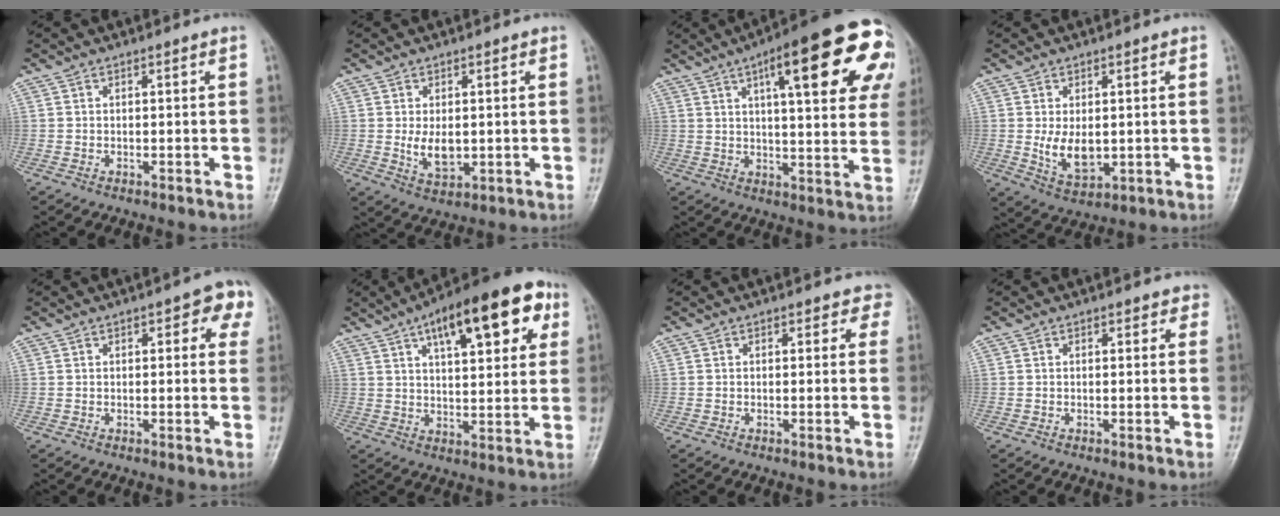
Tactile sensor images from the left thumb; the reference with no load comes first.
{"total": 5.1, "force": [0.1, 3.2, 4.0], "torque": [-0.059, -0.011, 0.010]}
{"total": 25.4, "force": [10.2, 7.0, 22.2], "torque": [-0.266, 0.002, 0.133]}
{"total": 6.5, "force": [0.1, 4.1, 5.1], "torque": [-0.077, -0.016, 0.015]}
{"total": 6.3, "force": [2.4, 2.9, 5.1], "torque": [-0.025, 0.001, 0.016]}
{"total": 19.0, "force": [8.6, 7.5, 15.2], "torque": [-0.189, -0.001, 0.121]}
{"total": 2.3, "force": [1.4, 1.7, 0.7], "torque": [0.025, -0.004, -0.001]}
{"total": 1.5, "force": [0.8, 1.1, 0.6], "torque": [0.016, -0.001, 0.003]}